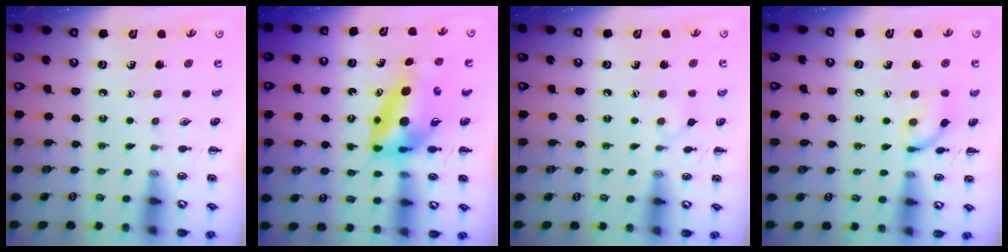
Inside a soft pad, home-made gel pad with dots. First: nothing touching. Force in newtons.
{"total": 9.6, "press": 9.1, "slide": 3.0}
{"total": 4.2, "press": 3.9, "slide": 1.5}
{"total": 9.6, "press": 9.6, "slide": 0.4}